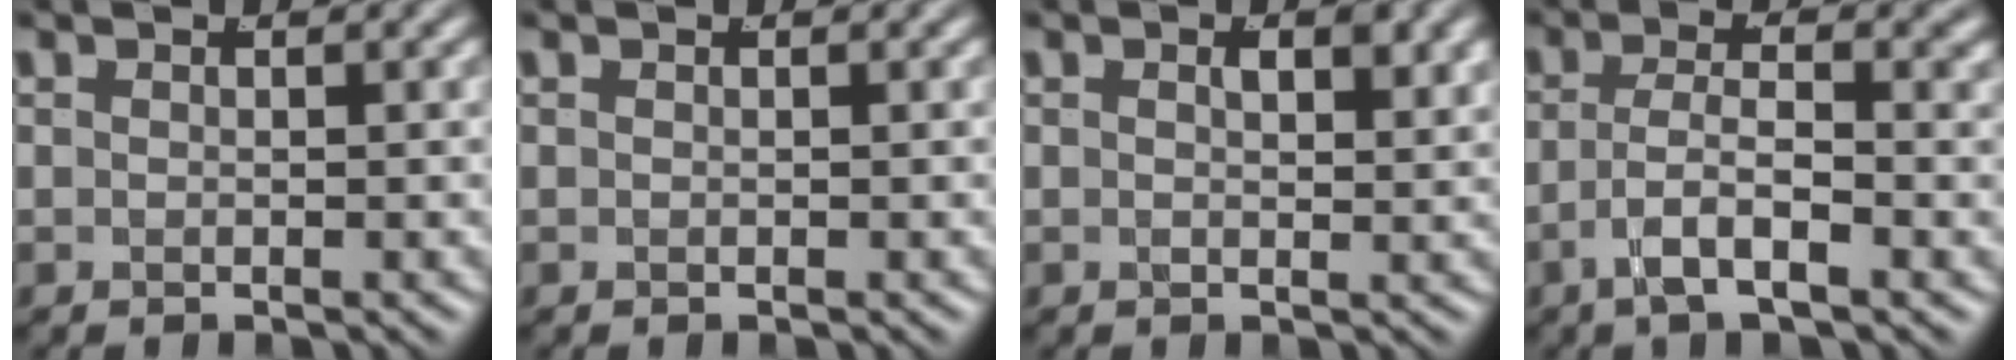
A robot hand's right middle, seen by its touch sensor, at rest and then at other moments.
{"total": 0.0}
{"total": 1.3, "force": [0.3, -0.2, 1.2], "torque": [-0.016, -0.003, 0.007]}
{"total": 3.9, "force": [-1.3, 0.9, 3.5], "torque": [-0.069, -0.013, -0.018]}